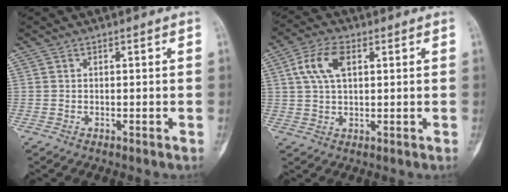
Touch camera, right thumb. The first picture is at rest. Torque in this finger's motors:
{"motor_torque": [1.08, 1.10, 0.27, -0.17, 0.01]}